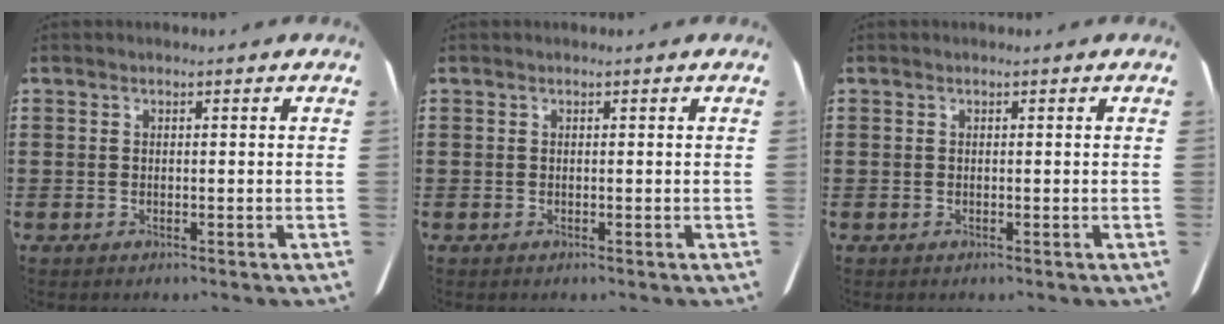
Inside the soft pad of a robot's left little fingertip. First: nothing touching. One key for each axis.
{"total": 0.0}
{"total": 0.0}